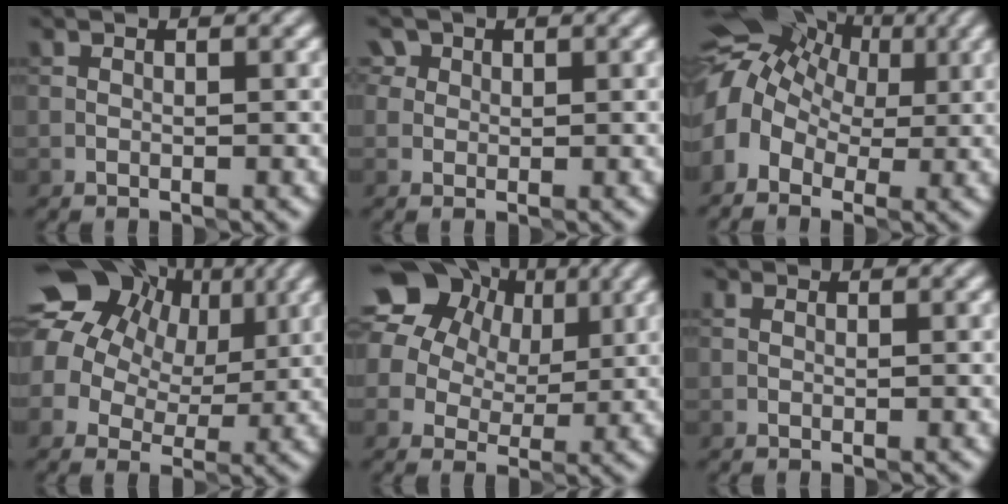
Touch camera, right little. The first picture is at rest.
{"total": 2.8, "force": [1.6, 2.1, 1.0], "torque": [-0.005, 0.017, 0.007]}
{"total": 9.0, "force": [1.7, 6.5, 6.0], "torque": [-0.112, 0.021, 0.019]}
{"total": 13.5, "force": [5.7, 10.0, 7.1], "torque": [-0.145, 0.046, 0.094]}
{"total": 15.2, "force": [7.5, 11.0, 7.3], "torque": [-0.155, 0.040, 0.143]}
{"total": 0.7, "force": [0.2, 0.6, 0.4], "torque": [-0.006, -0.006, -0.011]}